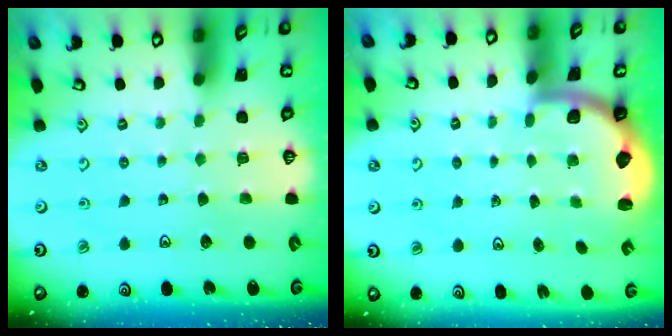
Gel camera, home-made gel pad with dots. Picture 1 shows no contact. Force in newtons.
{"total": 1.9, "press": 1.8, "slide": 0.5}